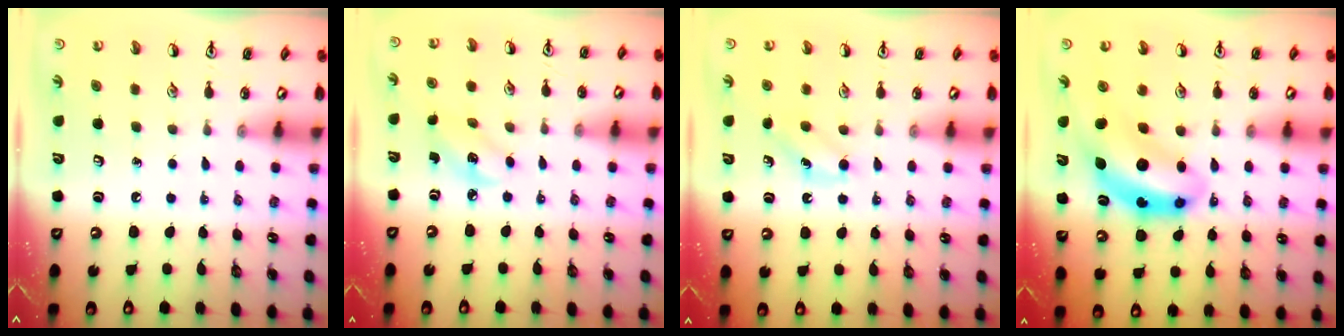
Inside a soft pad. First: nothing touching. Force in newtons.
{"total": 2.9, "press": 2.8, "slide": 0.7}
{"total": 3.9, "press": 3.7, "slide": 1.3}
{"total": 9.4, "press": 9.0, "slide": 2.8}